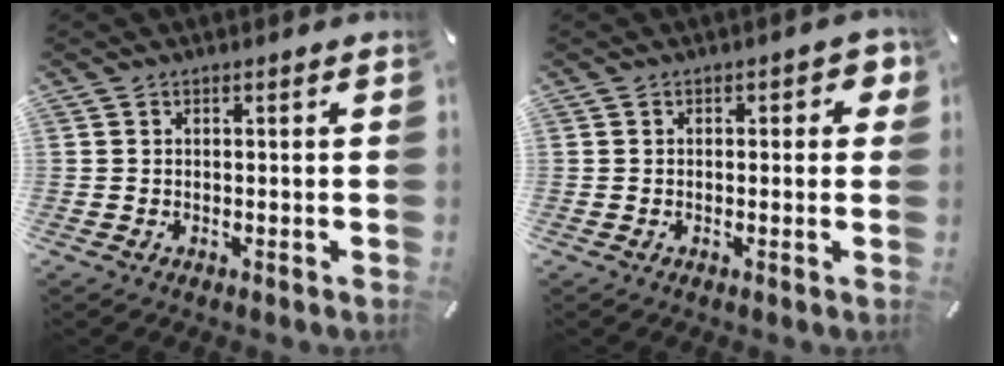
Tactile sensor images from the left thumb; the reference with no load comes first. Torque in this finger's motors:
{"motor_torque": [0.24, -0.18, 0.24, 0.09, 0.05]}